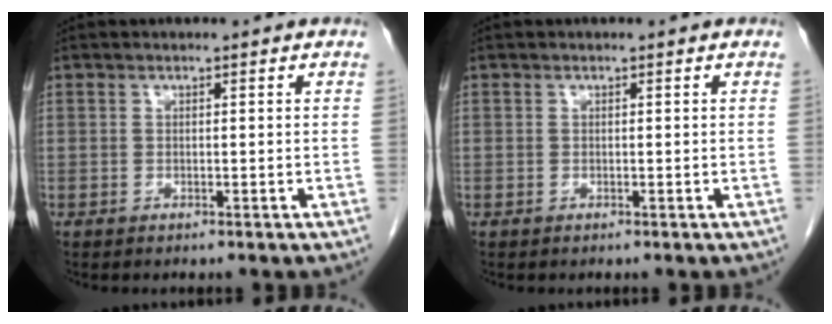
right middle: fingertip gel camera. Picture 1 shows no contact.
{"total": 0.0}